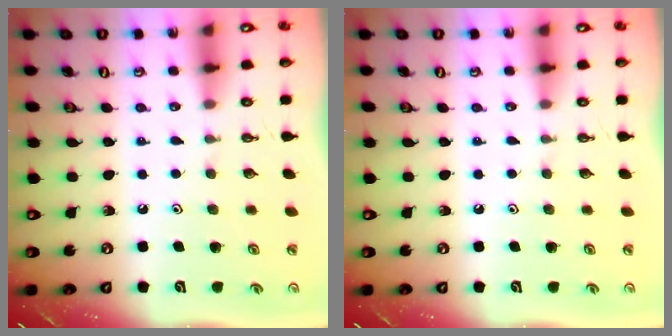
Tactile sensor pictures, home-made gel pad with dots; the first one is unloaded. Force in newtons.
{"total": 0.0}